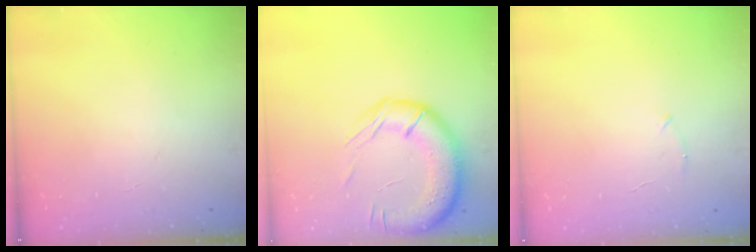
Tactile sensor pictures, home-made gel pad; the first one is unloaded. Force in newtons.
{"total": 18.4, "press": 18.0, "slide": 3.7}
{"total": 4.7, "press": 4.5, "slide": 1.3}